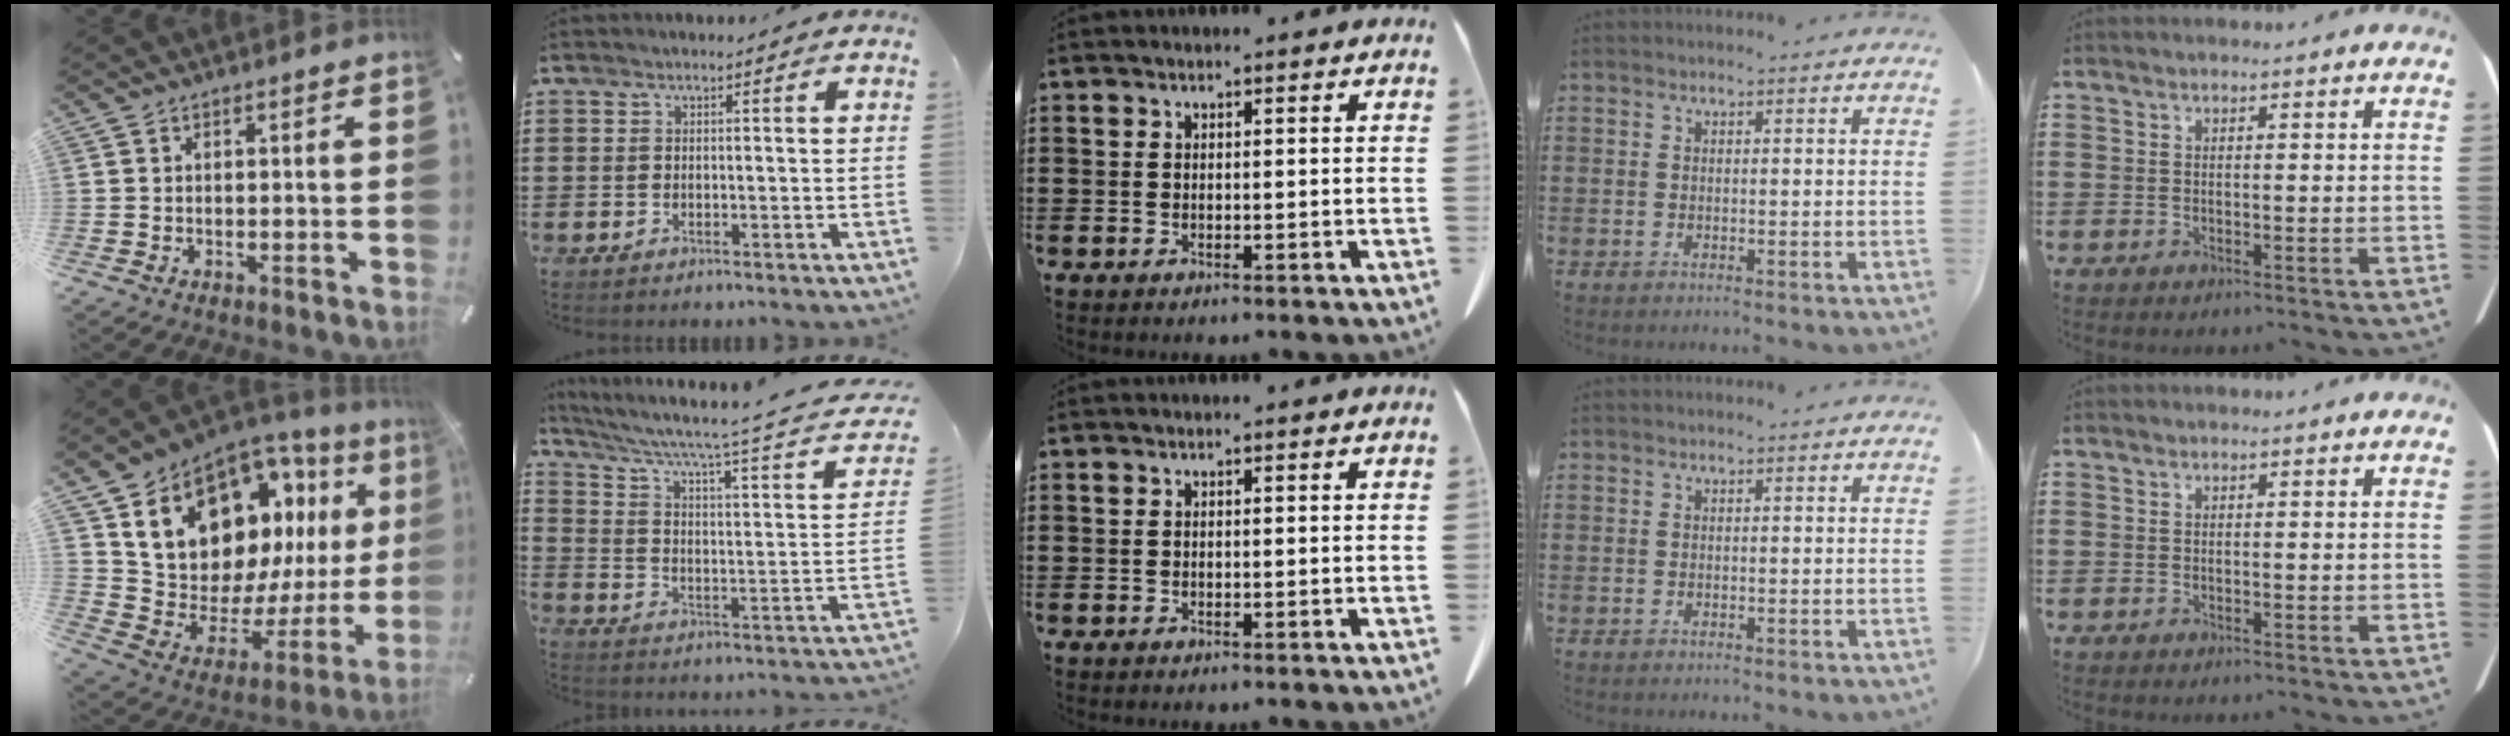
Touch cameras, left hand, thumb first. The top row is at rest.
{"thumb": {"total": 20.0, "force": [11.3, 12.8, 10.4], "torque": [-0.161, -0.087, 0.216]}, "index": {"total": 5.1, "force": [3.3, 0.2, 3.9], "torque": [-0.091, -0.027, 0.046]}}